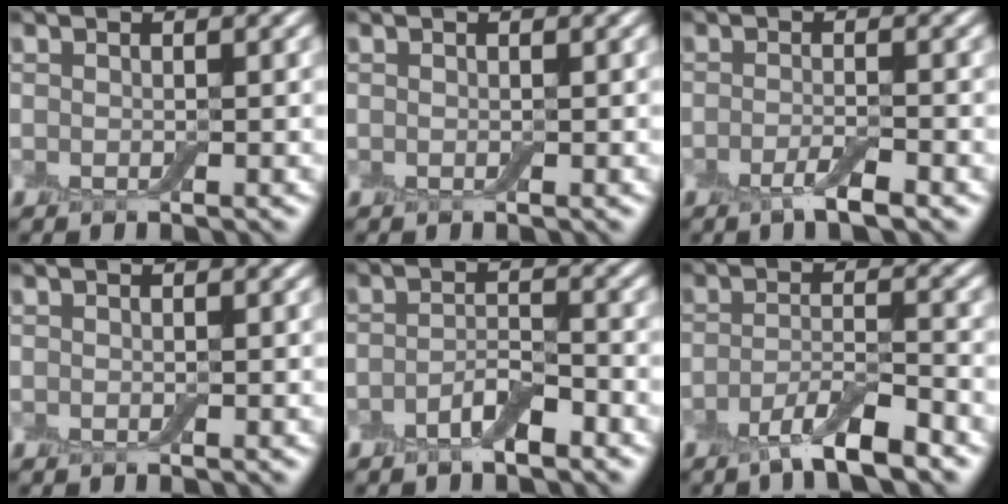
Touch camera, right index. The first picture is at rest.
{"total": 0.0}
{"total": 2.3, "force": [-1.2, 0.4, 1.9], "torque": [-0.033, -0.001, -0.028]}
{"total": 0.0}
{"total": 2.7, "force": [-1.5, 1.0, 2.0], "torque": [-0.039, 0.006, -0.032]}
{"total": 4.4, "force": [-2.9, 0.9, 3.2], "torque": [-0.056, 0.000, -0.060]}